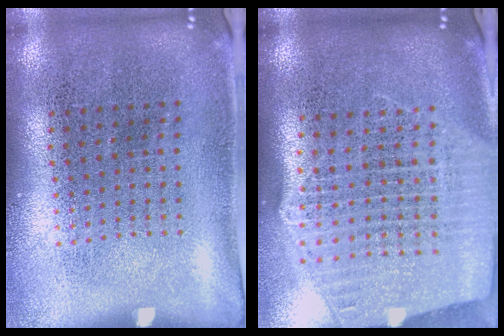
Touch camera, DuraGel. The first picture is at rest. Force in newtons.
{"total": 2.6, "press": 2.3, "slide": 1.3}